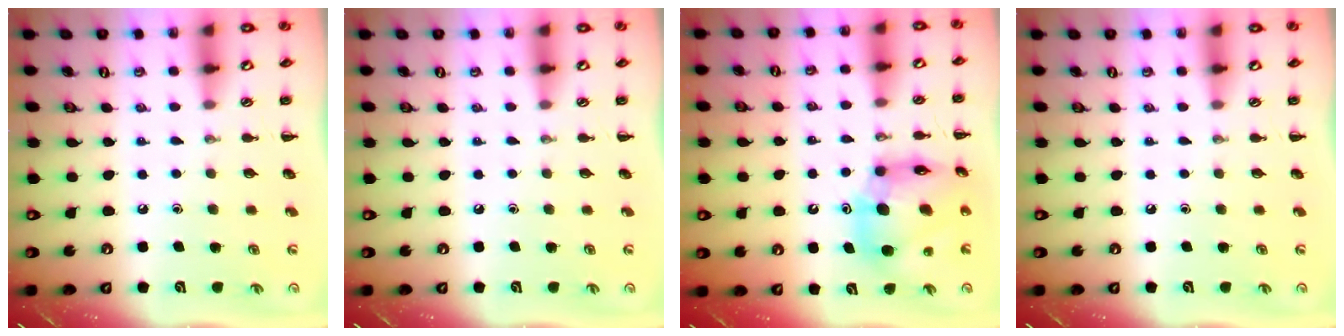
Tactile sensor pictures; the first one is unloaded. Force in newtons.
{"total": 0.0}
{"total": 13.7, "press": 13.1, "slide": 3.9}
{"total": 0.0}